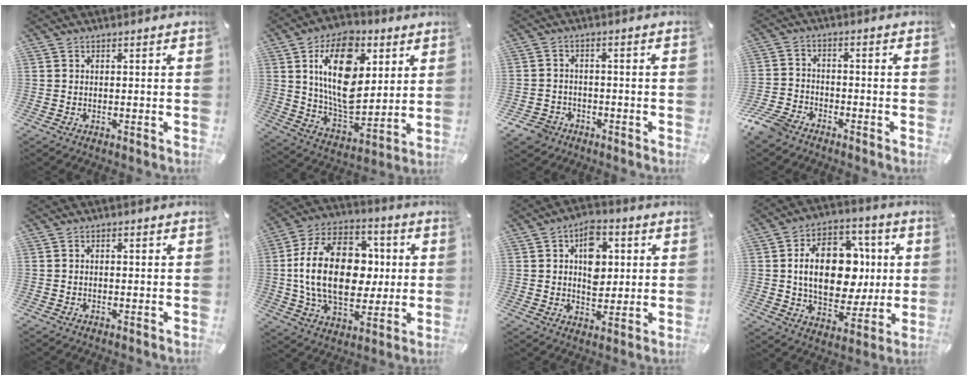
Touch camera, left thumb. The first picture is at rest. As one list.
[{"total": 19.8, "force": [6.5, 12.5, 13.9], "torque": [-0.256, -0.027, 0.109]}, {"total": 4.7, "force": [-3.0, 3.4, 1.2], "torque": [-0.029, 0.016, -0.059]}, {"total": 6.9, "force": [-5.6, 3.2, 2.5], "torque": [-0.070, 0.020, -0.113]}, {"total": 0.8, "force": [-0.2, 0.5, 0.6], "torque": [-0.011, 0.002, -0.006]}, {"total": 24.0, "force": [0.8, 16.3, 17.7], "torque": [-0.348, 0.007, 0.014]}, {"total": 10.3, "force": [2.4, 7.4, 6.7], "torque": [-0.083, 0.000, 0.040]}, {"total": 19.7, "force": [1.5, 13.6, 14.2], "torque": [-0.243, 0.000, 0.029]}]